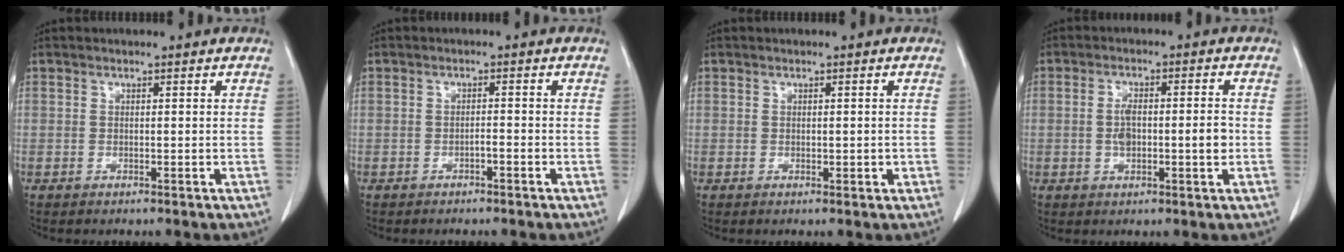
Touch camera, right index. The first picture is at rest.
{"total": 1.0, "force": [-0.7, 0.1, 0.7], "torque": [-0.014, 0.002, -0.013]}
{"total": 1.3, "force": [-0.1, 0.8, 1.1], "torque": [-0.014, 0.002, 0.003]}
{"total": 6.0, "force": [-0.6, 1.8, 5.7], "torque": [-0.107, 0.007, -0.009]}